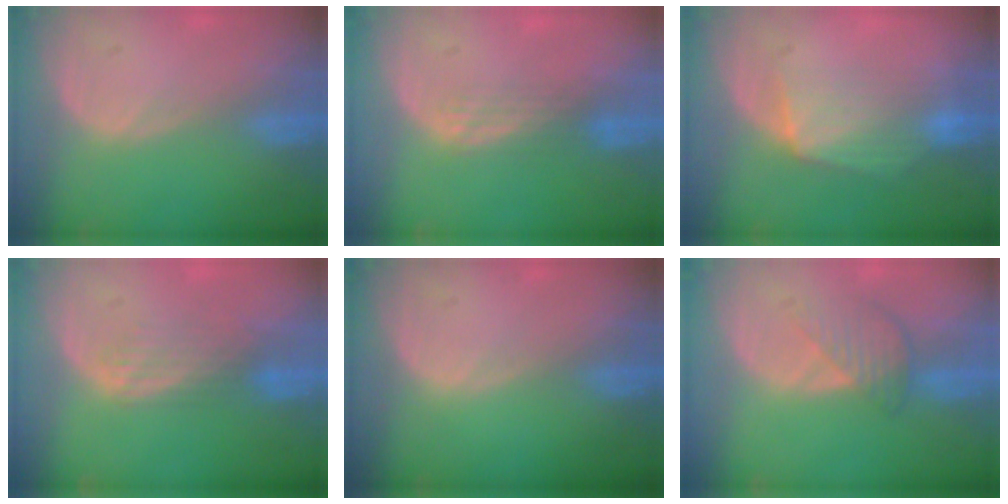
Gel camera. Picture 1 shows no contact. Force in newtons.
{"total": 2.9, "press": 2.5, "slide": 1.5}
{"total": 7.0, "press": 6.4, "slide": 2.8}
{"total": 3.7, "press": 3.1, "slide": 2.0}
{"total": 0.0}
{"total": 4.3, "press": 3.8, "slide": 1.9}